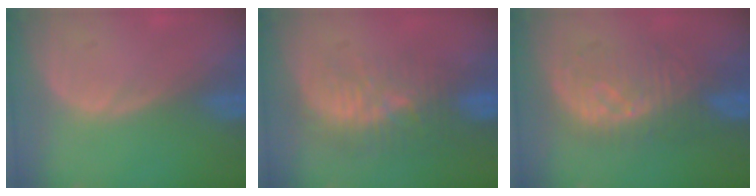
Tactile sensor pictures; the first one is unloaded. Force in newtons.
{"total": 9.3, "press": 8.5, "slide": 3.6}
{"total": 8.4, "press": 8.4, "slide": 1.0}